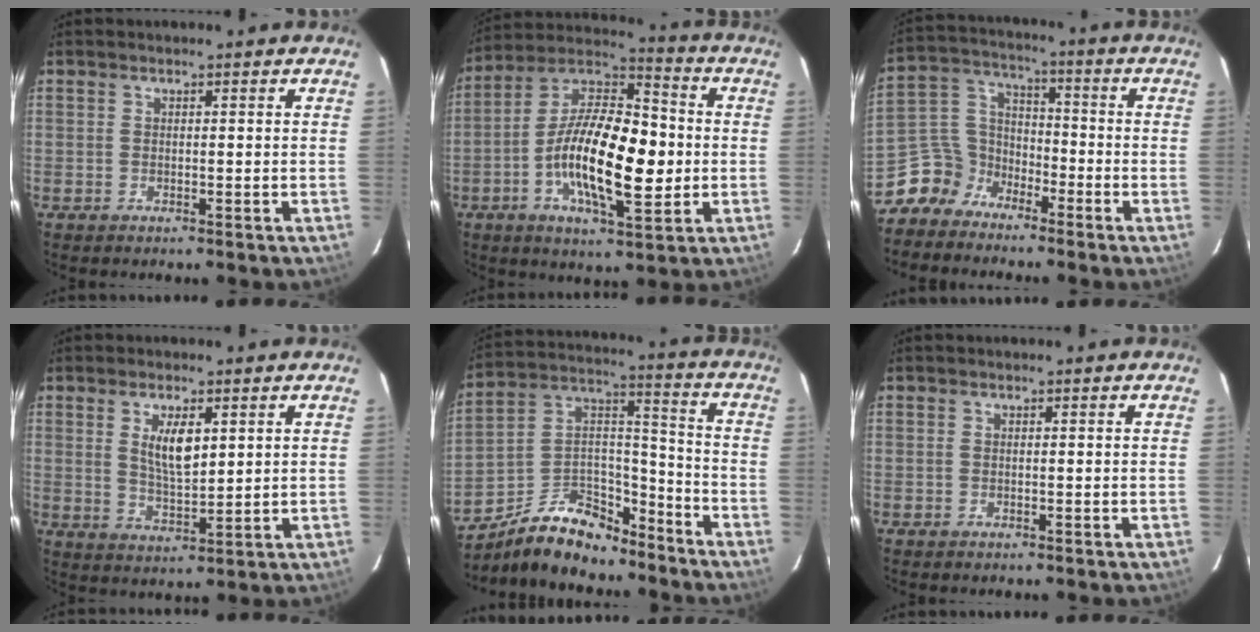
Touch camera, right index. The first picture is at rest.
{"total": 19.5, "force": [-2.8, 7.6, 17.7], "torque": [-0.327, 0.004, -0.060]}
{"total": 8.0, "force": [-6.1, 5.2, 0.6], "torque": [-0.035, 0.047, -0.138]}
{"total": 6.6, "force": [2.2, 2.6, 5.7], "torque": [-0.099, -0.005, 0.048]}
{"total": 15.7, "force": [-11.7, 7.4, 7.3], "torque": [-0.150, 0.051, -0.191]}
{"total": 0.0}